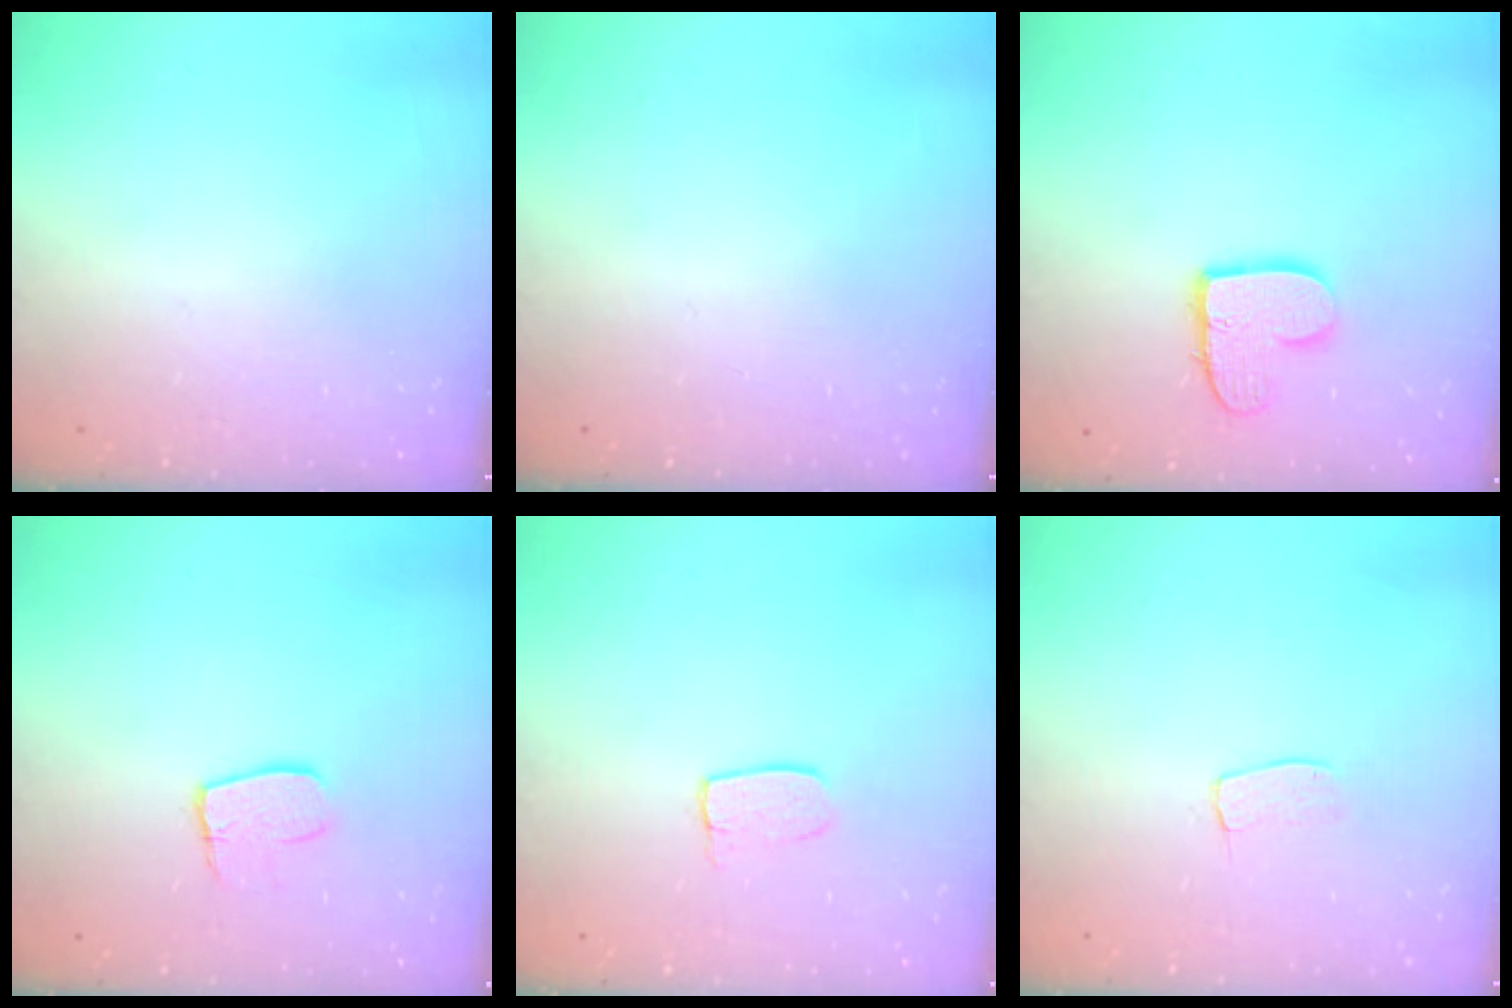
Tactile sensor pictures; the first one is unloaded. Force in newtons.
{"total": 0.0}
{"total": 10.9, "press": 10.8, "slide": 0.7}
{"total": 8.0, "press": 8.0, "slide": 0.5}
{"total": 5.6, "press": 5.6, "slide": 0.4}
{"total": 4.6, "press": 4.6, "slide": 0.3}